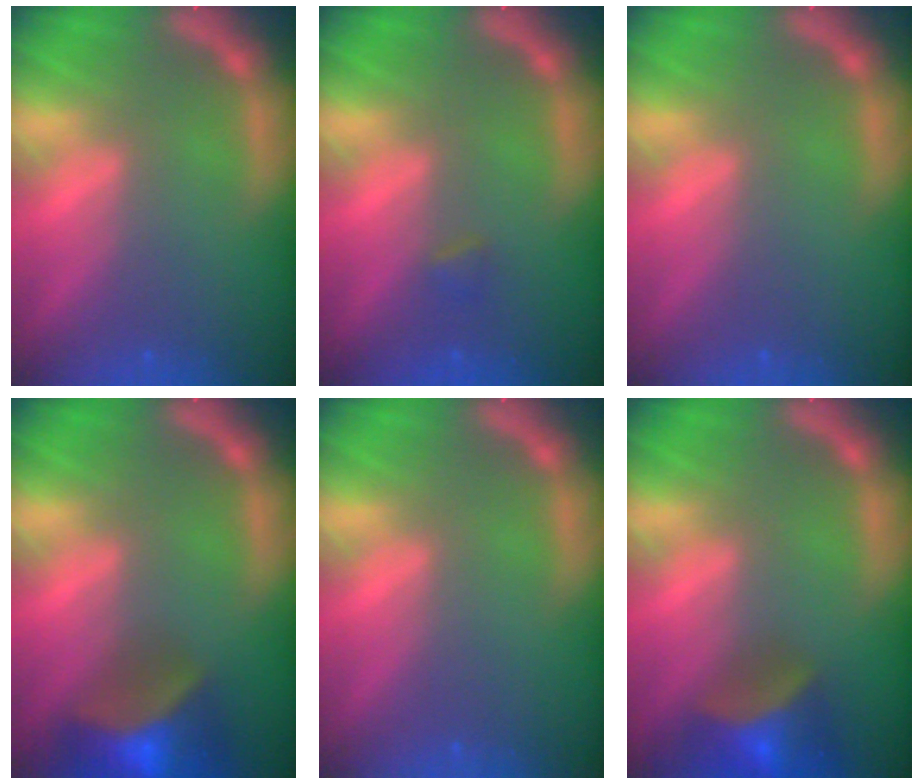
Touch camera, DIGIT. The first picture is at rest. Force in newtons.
{"total": 0.9}
{"total": 0.0}
{"total": 9.5}
{"total": 0.0}
{"total": 7.0}